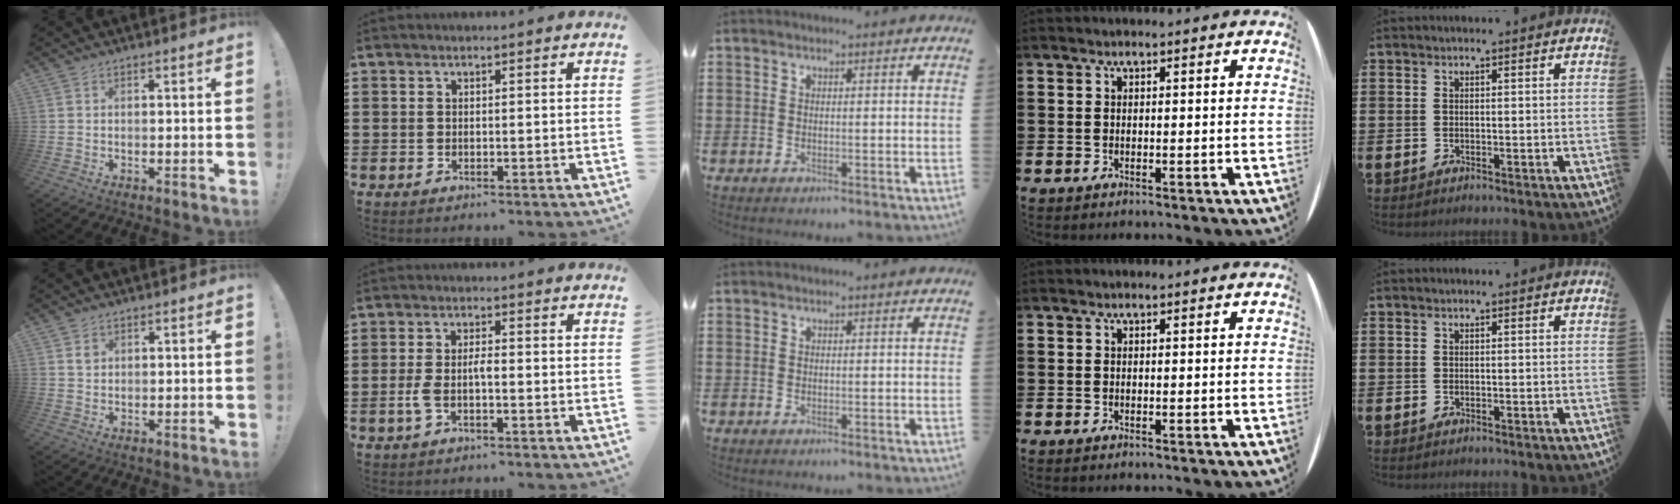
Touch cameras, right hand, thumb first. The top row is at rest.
{"thumb": {"total": 1.5, "force": [0.9, 1.2, 0.4], "torque": [0.007, -0.007, 0.014]}, "index": {"total": 3.3, "force": [-0.9, 1.0, 3.0], "torque": [-0.076, -0.004, -0.023]}}